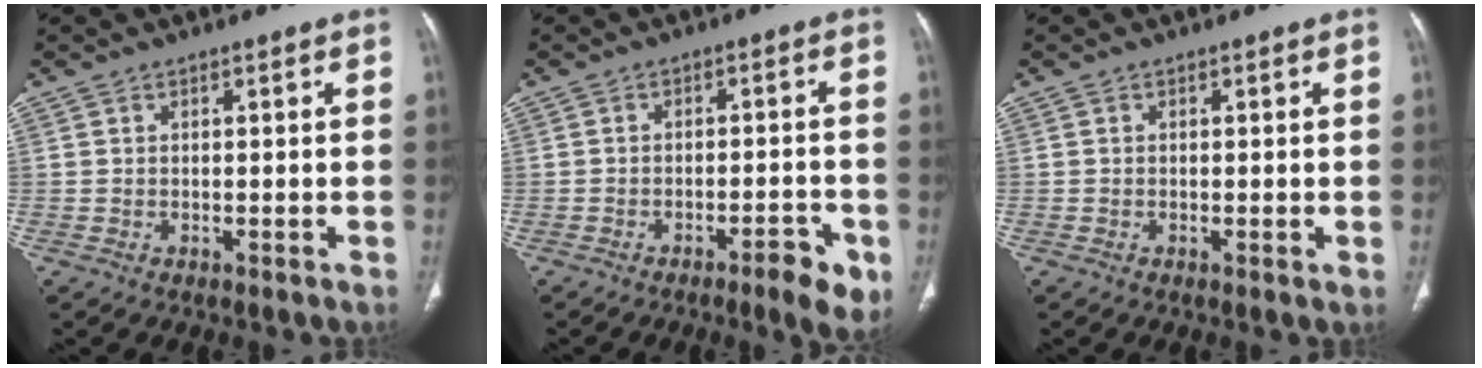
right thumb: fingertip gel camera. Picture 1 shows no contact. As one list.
[{"total": 6.4, "force": [-3.4, 1.5, 5.3], "torque": [-0.066, 0.013, -0.044]}, {"total": 0.7, "force": [0.0, 0.1, 0.7], "torque": [-0.018, -0.004, -0.002]}]